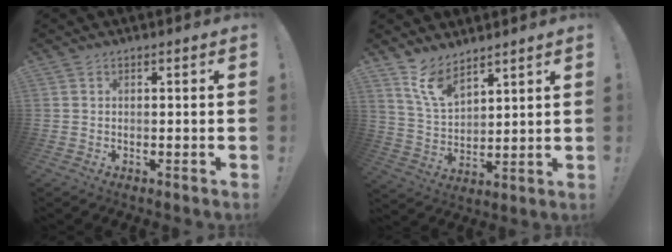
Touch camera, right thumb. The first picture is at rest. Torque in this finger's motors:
{"motor_torque": [-0.04, 0.10, 0.14, 0.12, 0.05]}